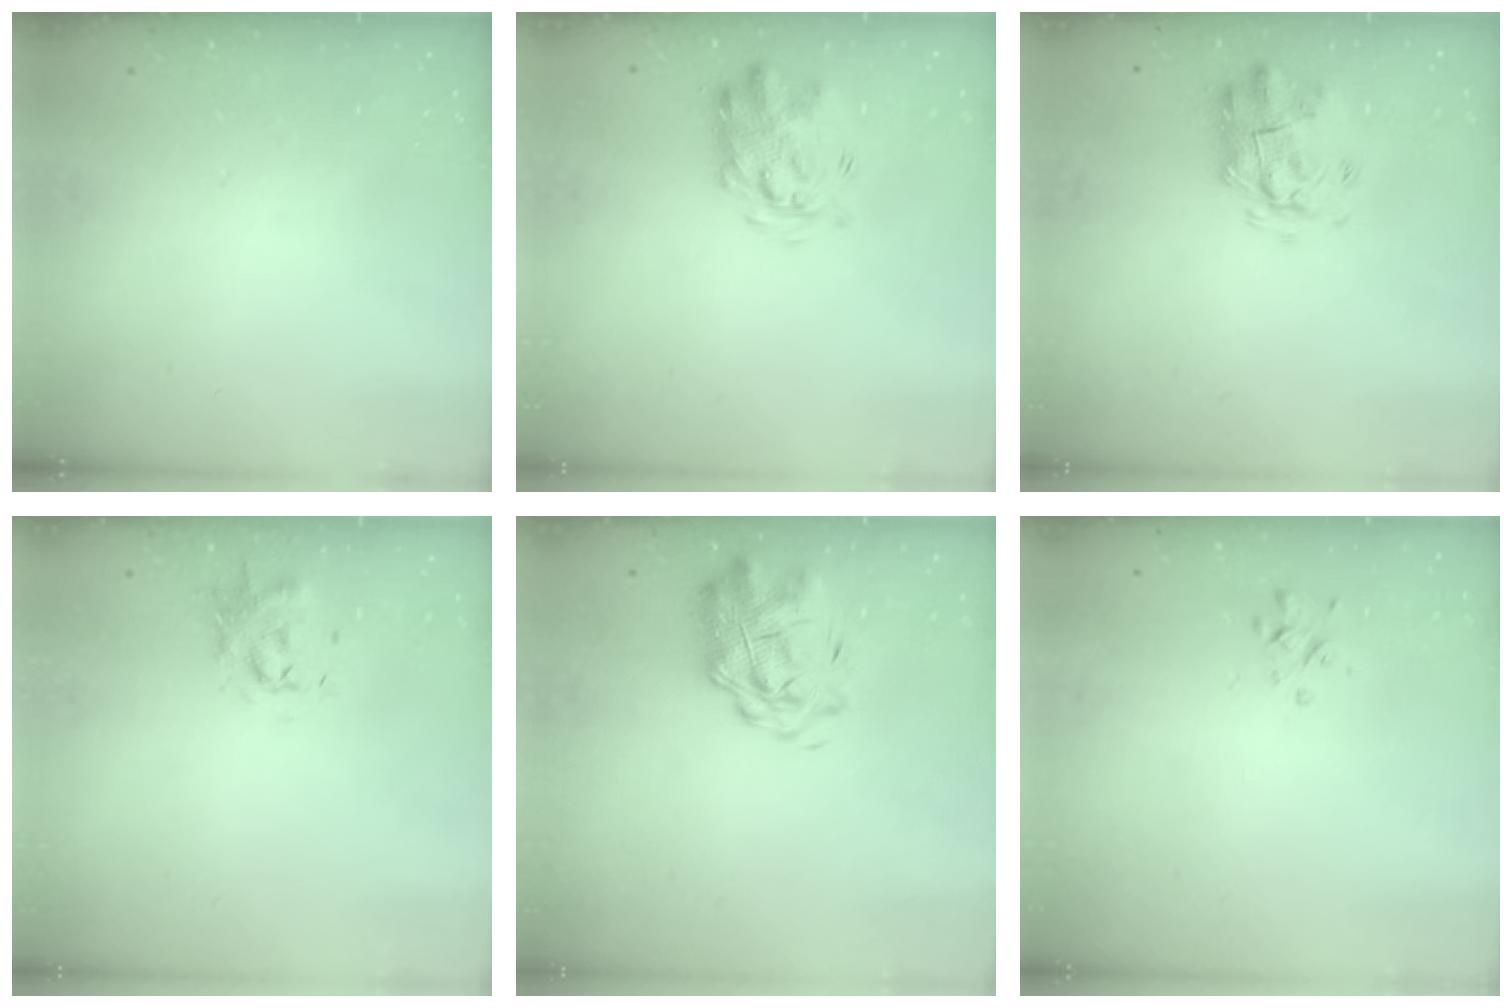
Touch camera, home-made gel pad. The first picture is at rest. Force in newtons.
{"total": 3.4, "press": 3.3, "slide": 0.7}
{"total": 3.3, "press": 3.0, "slide": 1.5}
{"total": 1.0, "press": 0.9, "slide": 0.3}
{"total": 2.7, "press": 2.3, "slide": 1.5}
{"total": 0.6, "press": 0.2, "slide": 0.5}